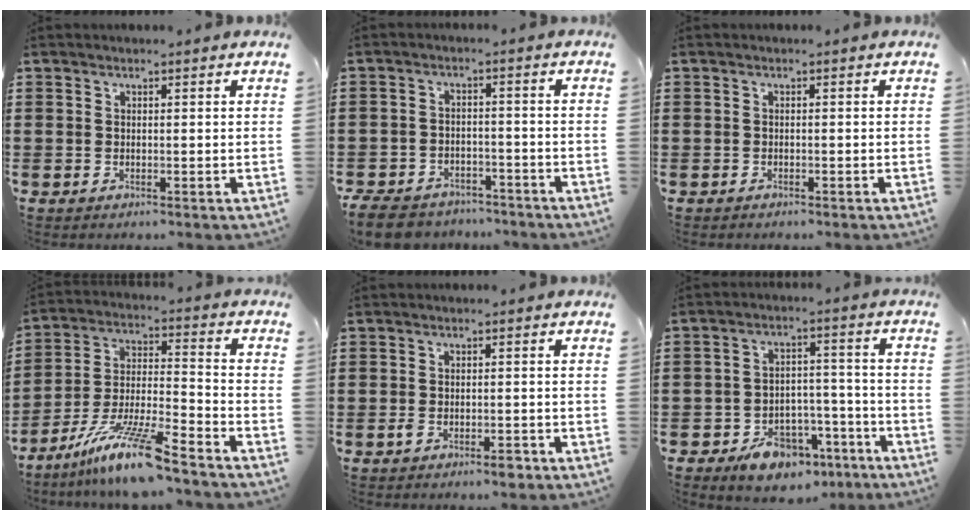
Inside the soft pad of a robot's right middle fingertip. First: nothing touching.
{"total": 5.6, "force": [-5.4, 1.3, 1.1], "torque": [-0.033, 0.007, -0.108]}
{"total": 0.5, "force": [-0.5, 0.1, 0.0], "torque": [-0.001, -0.001, -0.010]}
{"total": 11.9, "force": [-9.3, 0.8, 7.4], "torque": [-0.141, 0.010, -0.177]}
{"total": 2.2, "force": [-1.6, 0.6, 1.4], "torque": [-0.026, 0.001, -0.029]}
{"total": 7.3, "force": [-5.6, 3.8, 2.6], "torque": [-0.042, 0.034, -0.100]}